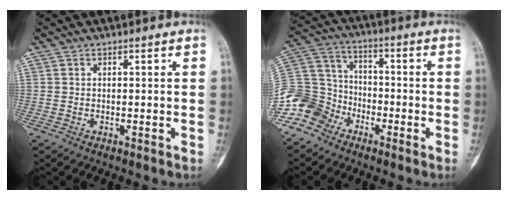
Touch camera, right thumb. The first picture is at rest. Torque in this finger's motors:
{"motor_torque": [0.87, 0.20, 0.95, -0.79, 0.09]}